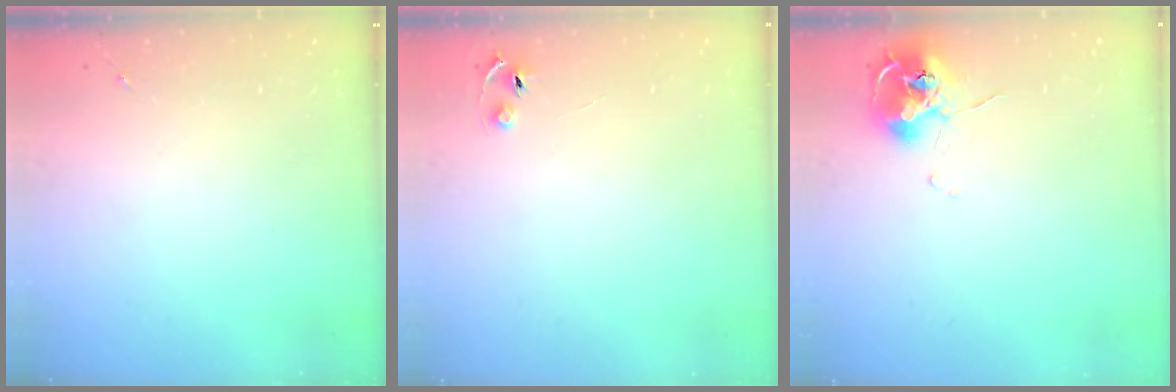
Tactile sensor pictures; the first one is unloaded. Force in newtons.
{"total": 4.0, "press": 3.9, "slide": 0.4}
{"total": 9.8, "press": 9.8, "slide": 0.5}